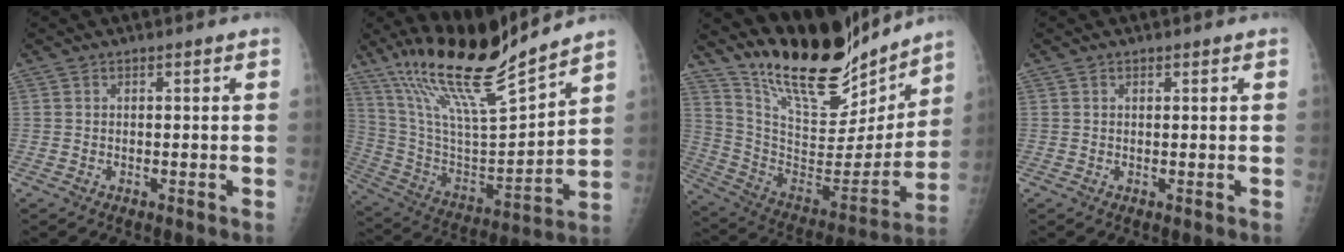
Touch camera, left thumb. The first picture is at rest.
{"total": 20.8, "force": [17.0, 2.6, 11.8], "torque": [-0.182, -0.087, 0.319]}
{"total": 25.2, "force": [20.5, 8.4, 12.1], "torque": [-0.164, -0.109, 0.342]}
{"total": 0.5, "force": [0.4, 0.3, 0.2], "torque": [-0.002, -0.002, 0.005]}